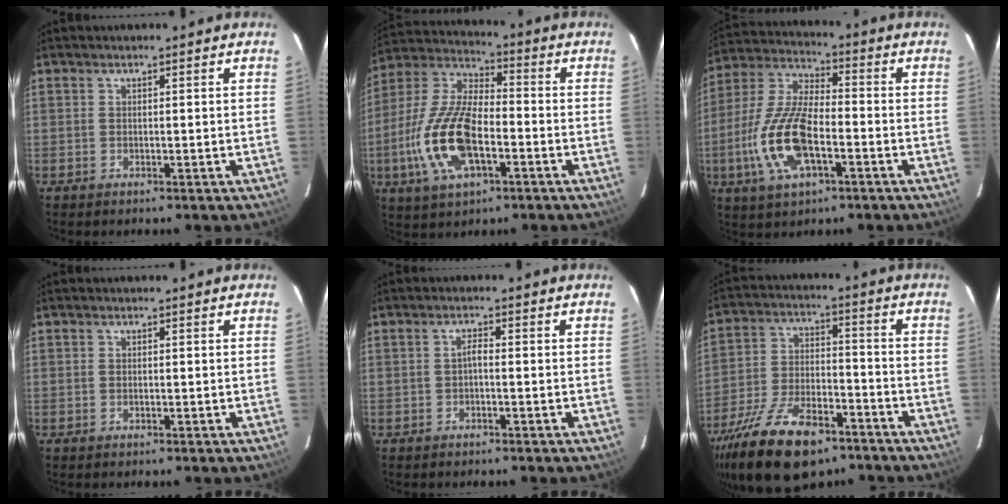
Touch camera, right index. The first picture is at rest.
{"total": 17.0, "force": [-5.1, 7.5, 14.4], "torque": [-0.315, -0.006, -0.097]}
{"total": 15.4, "force": [-4.8, 6.3, 13.2], "torque": [-0.290, -0.005, -0.092]}
{"total": 0.0}
{"total": 1.1, "force": [-0.5, 0.3, 1.0], "torque": [-0.019, 0.006, -0.009]}
{"total": 19.2, "force": [-13.1, 8.3, 11.3], "torque": [-0.233, -0.027, -0.220]}